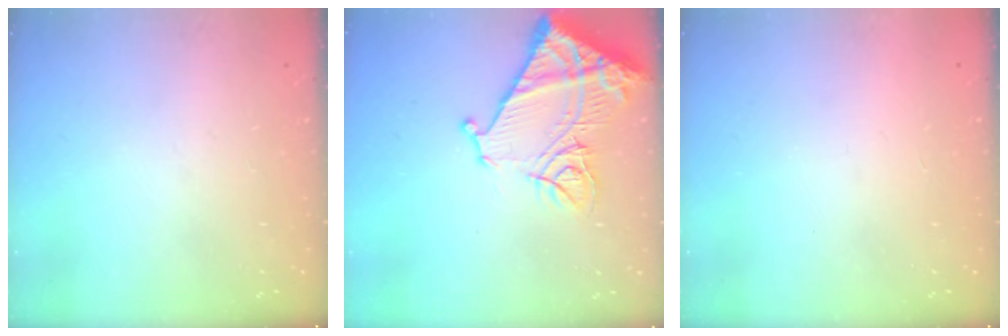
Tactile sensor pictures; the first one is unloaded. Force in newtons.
{"total": 17.0, "press": 16.8, "slide": 2.0}
{"total": 1.6, "press": 1.5, "slide": 0.1}